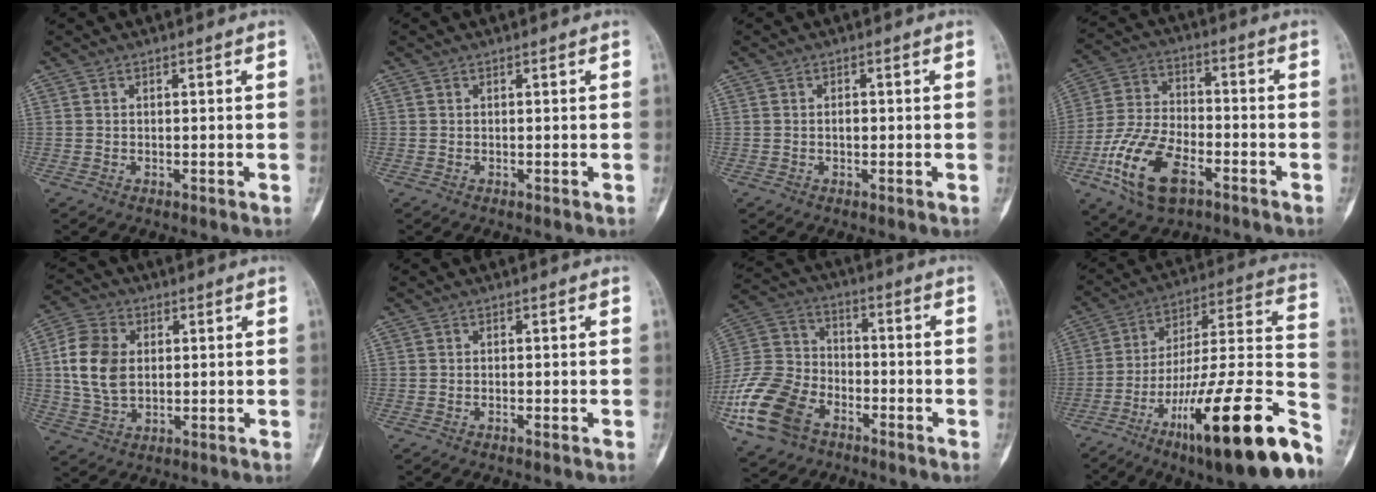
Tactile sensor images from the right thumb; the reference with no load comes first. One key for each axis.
{"total": 0.0}
{"total": 1.3, "fx": -0.1, "fy": 0.8, "fz": 1.0, "tx": -0.012, "ty": 0.002, "tz": -0.003}
{"total": 15.4, "fx": -6.9, "fy": 8.0, "fz": 11.2, "tx": -0.216, "ty": 0.024, "tz": -0.129}
{"total": 10.8, "fx": 1.2, "fy": 7.5, "fz": 7.6, "tx": -0.144, "ty": 0.005, "tz": 0.025}
{"total": 0.5, "fx": -0.3, "fy": 0.0, "fz": 0.4, "tx": -0.009, "ty": 0.003, "tz": -0.005}
{"total": 17.5, "fx": -8.4, "fy": 11.7, "fz": 10.0, "tx": -0.204, "ty": 0.036, "tz": -0.165}
{"total": 30.8, "fx": -15.4, "fy": 6.6, "fz": 25.9, "tx": -0.321, "ty": 0.070, "tz": -0.236}